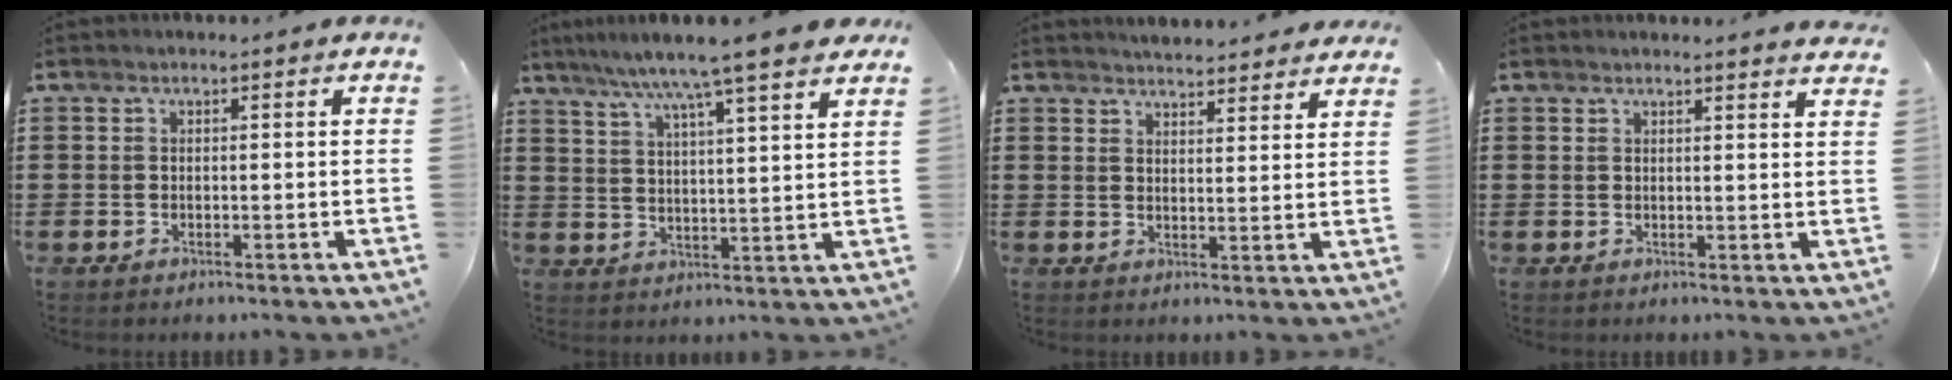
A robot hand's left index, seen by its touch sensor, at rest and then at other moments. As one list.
[{"total": 7.5, "force": [6.1, -0.8, 4.2], "torque": [-0.104, -0.029, 0.101]}, {"total": 3.6, "force": [3.6, -0.1, 0.1], "torque": [-0.012, -0.016, 0.066]}, {"total": 1.9, "force": [1.9, -0.2, 0.3], "torque": [-0.003, -0.006, 0.034]}]